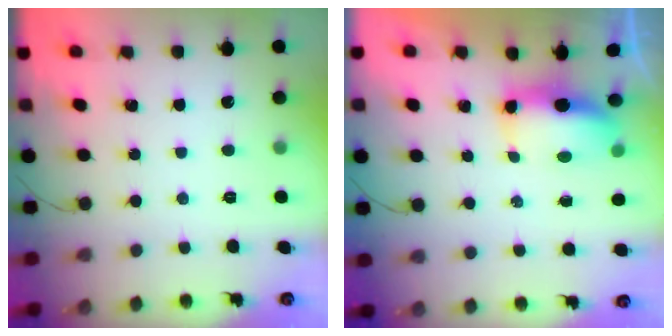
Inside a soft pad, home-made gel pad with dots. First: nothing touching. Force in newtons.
{"total": 7.0, "press": 6.9, "slide": 1.2}